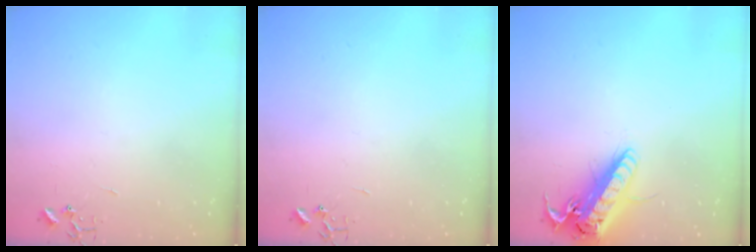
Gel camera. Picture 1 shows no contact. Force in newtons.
{"total": 0.0}
{"total": 19.1, "press": 18.8, "slide": 3.3}